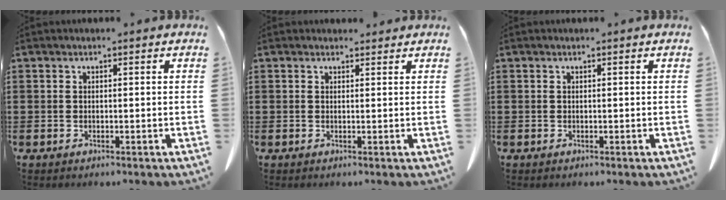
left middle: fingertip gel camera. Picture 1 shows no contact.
{"total": 0.9, "force": [0.8, 0.3, 0.1], "torque": [0.003, 0.000, 0.015]}
{"total": 0.0}